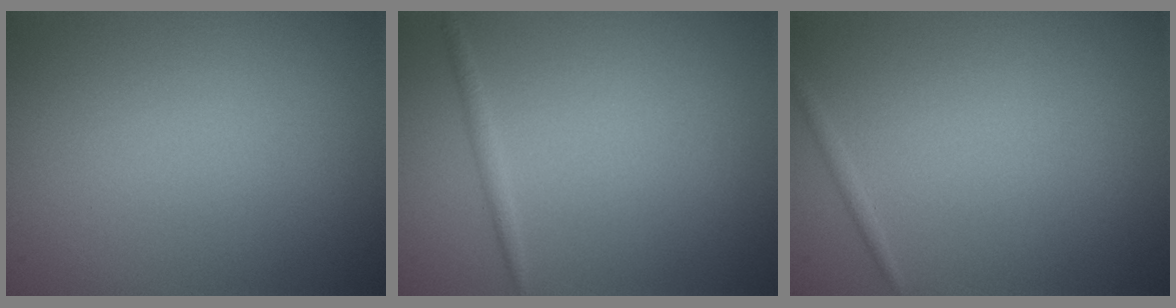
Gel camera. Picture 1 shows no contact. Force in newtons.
{"total": 0.9, "press": 0.9, "slide": 0.1}
{"total": 0.6, "press": 0.6, "slide": 0.0}